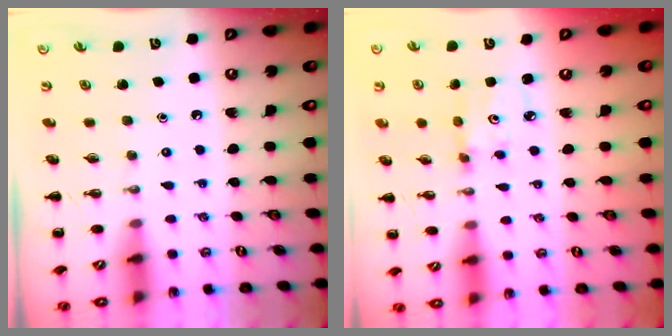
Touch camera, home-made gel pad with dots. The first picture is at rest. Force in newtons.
{"total": 2.8, "press": 2.8, "slide": 0.4}